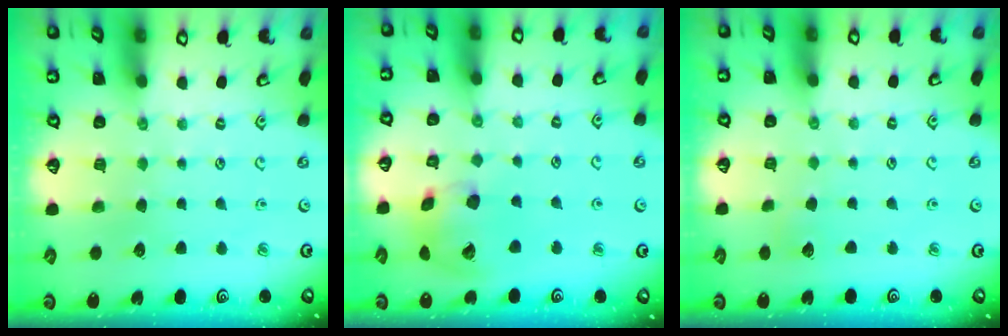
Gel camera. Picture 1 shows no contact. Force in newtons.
{"total": 14.4, "press": 14.2, "slide": 2.3}
{"total": 3.3, "press": 3.3, "slide": 0.4}